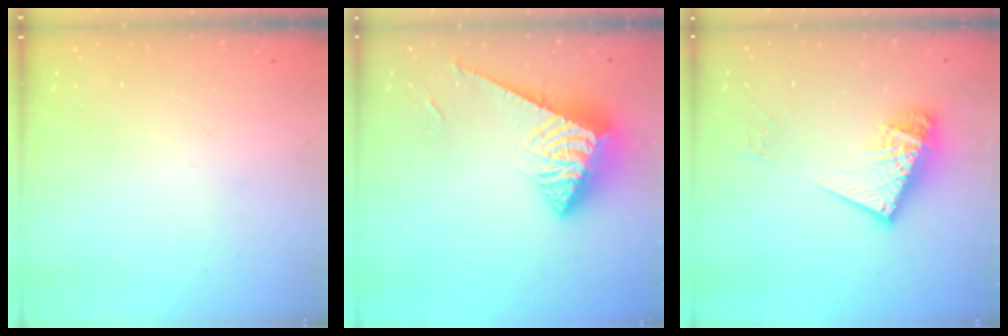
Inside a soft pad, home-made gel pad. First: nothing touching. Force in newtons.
{"total": 7.2, "press": 7.1, "slide": 1.0}
{"total": 14.3, "press": 14.1, "slide": 1.7}